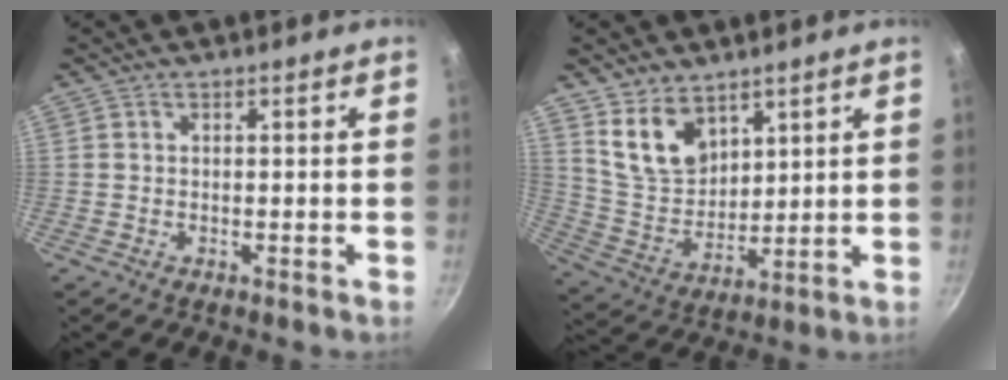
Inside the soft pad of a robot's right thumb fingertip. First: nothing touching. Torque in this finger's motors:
{"motor_torque": [-0.85, 0.93, 0.35, 0.88, 0.10]}